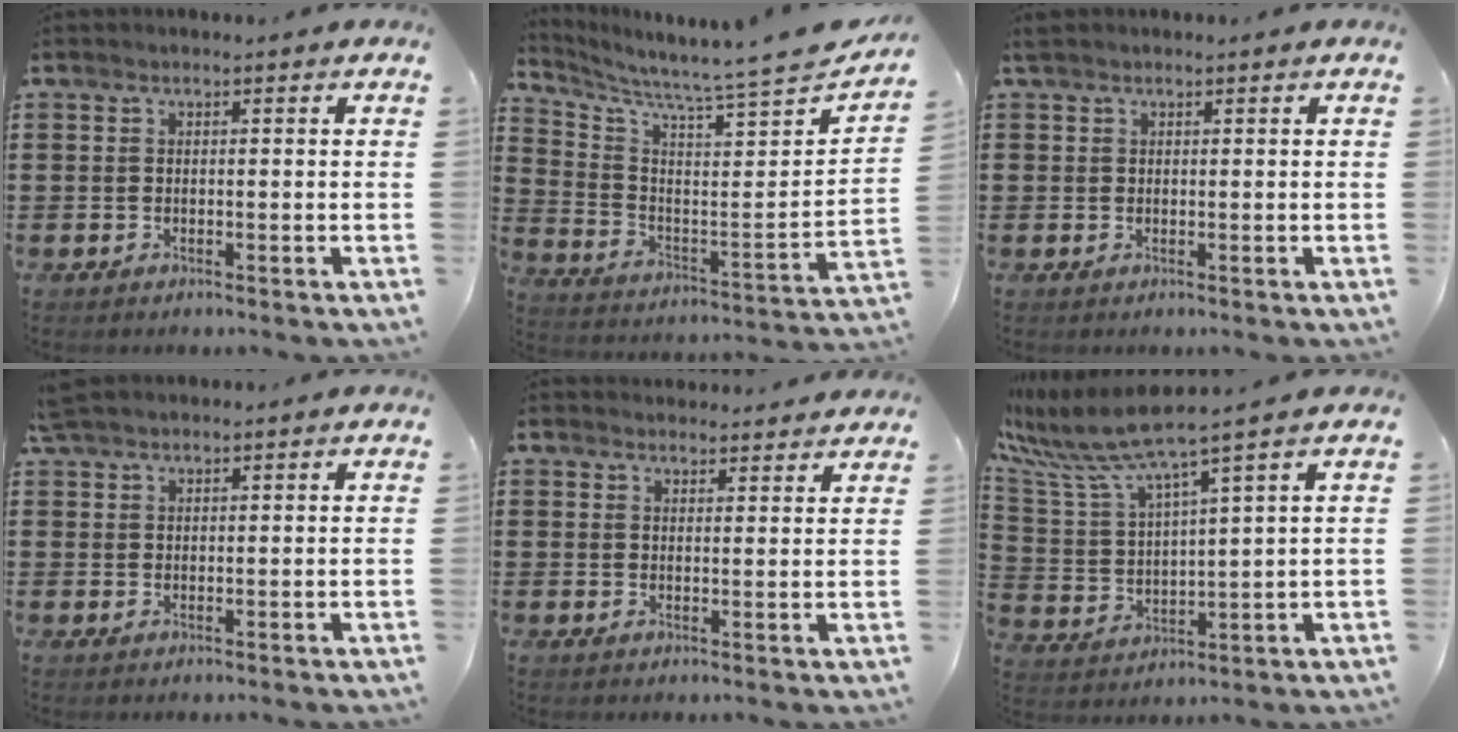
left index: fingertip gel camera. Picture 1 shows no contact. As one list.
[{"total": 6.2, "force": [5.9, -0.9, 1.6], "torque": [-0.057, -0.075, 0.089]}, {"total": 0.8, "force": [0.4, 0.5, 0.4], "torque": [-0.010, 0.005, 0.007]}, {"total": 2.0, "force": [1.7, 0.6, 0.8], "torque": [-0.018, 0.003, 0.034]}, {"total": 2.3, "force": [2.3, 0.2, -0.1], "torque": [-0.004, -0.004, 0.045]}, {"total": 7.1, "force": [6.1, -0.2, 3.6], "torque": [-0.106, -0.043, 0.099]}]